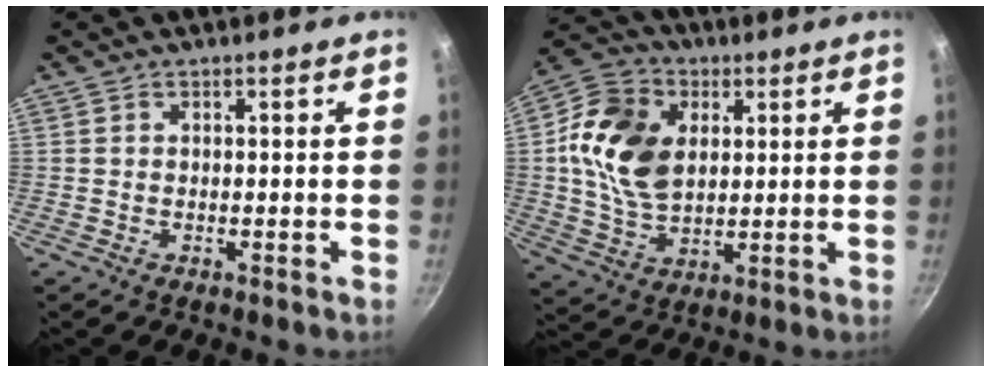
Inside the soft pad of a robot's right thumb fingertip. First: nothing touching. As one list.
[{"total": 14.8, "force": [2.8, 10.2, 10.3], "torque": [-0.174, -0.005, 0.045]}]